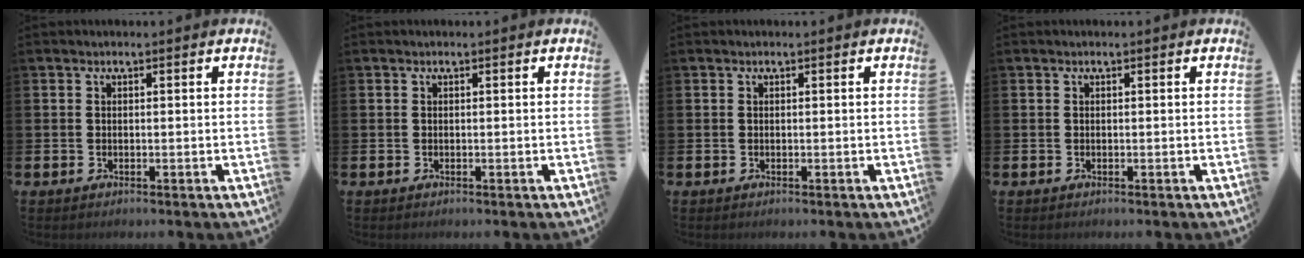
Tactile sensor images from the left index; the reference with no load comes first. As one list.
[{"total": 0.0}, {"total": 0.0}, {"total": 0.0}]